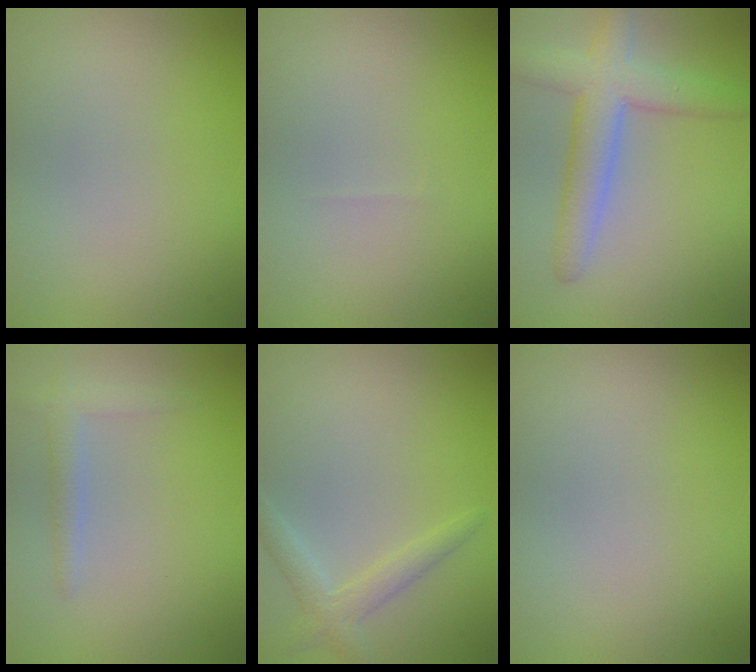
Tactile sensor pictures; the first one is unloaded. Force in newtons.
{"total": 0.0}
{"total": 5.2, "press": 5.2, "slide": 0.2}
{"total": 1.6, "press": 1.6, "slide": 0.1}
{"total": 2.0, "press": 2.0, "slide": 0.1}
{"total": 0.0}